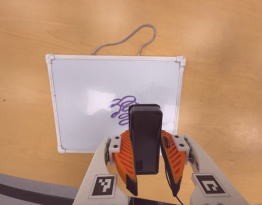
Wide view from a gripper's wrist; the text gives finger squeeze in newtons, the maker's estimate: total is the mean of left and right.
{"total": 6.9, "left": 5.7, "right": 8.1}